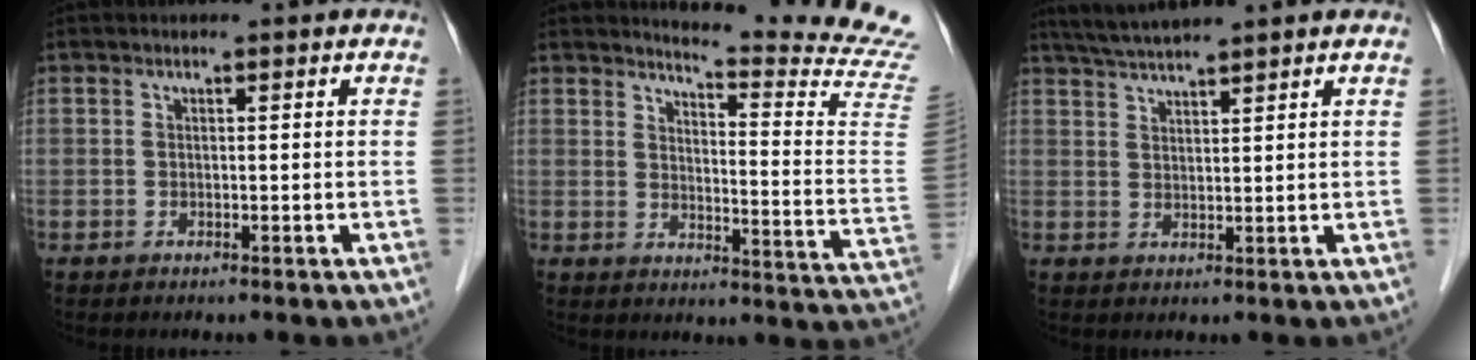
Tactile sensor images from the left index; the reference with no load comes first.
{"total": 16.0, "force": [15.4, -3.0, 3.2], "torque": [-0.056, -0.157, 0.167]}
{"total": 5.4, "force": [4.9, -0.6, 2.3], "torque": [-0.047, 0.022, 0.092]}